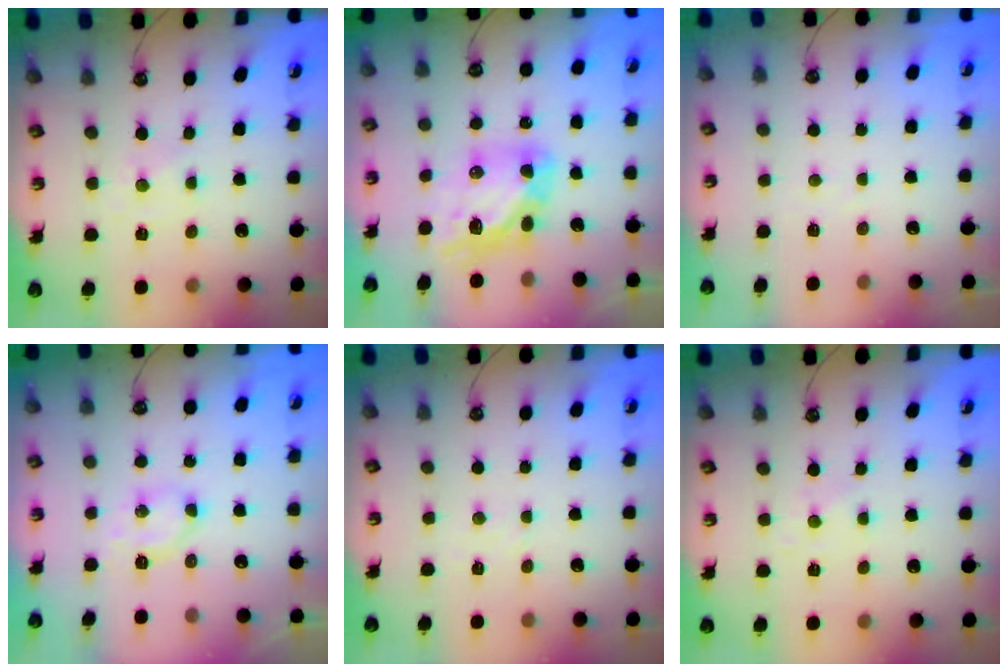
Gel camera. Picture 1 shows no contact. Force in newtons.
{"total": 13.6, "press": 13.5, "slide": 1.2}
{"total": 3.6, "press": 3.5, "slide": 0.4}
{"total": 5.0, "press": 4.9, "slide": 0.5}
{"total": 2.7, "press": 2.7, "slide": 0.4}
{"total": 0.0}